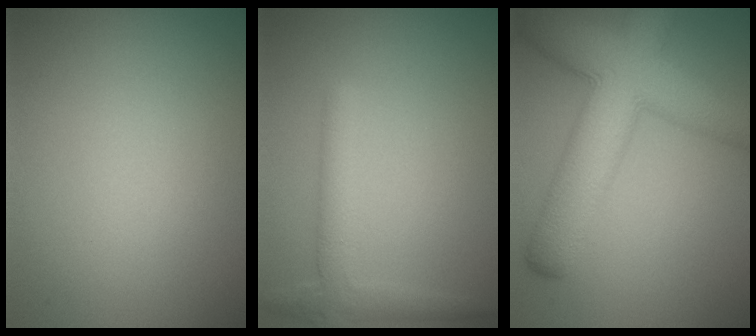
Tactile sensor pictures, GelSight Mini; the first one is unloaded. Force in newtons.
{"total": 2.6, "press": 2.6, "slide": 0.2}
{"total": 10.1, "press": 10.1, "slide": 0.4}